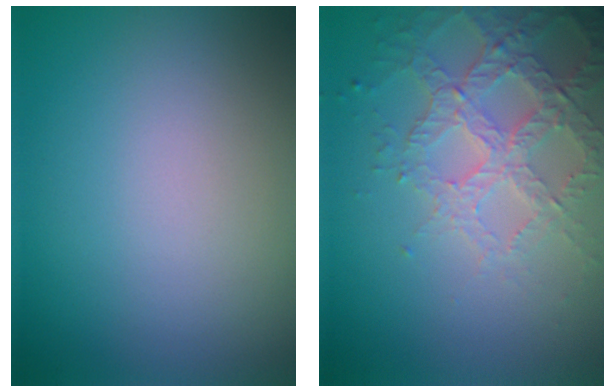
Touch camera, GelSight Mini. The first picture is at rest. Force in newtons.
{"total": 4.1, "press": 4.0, "slide": 0.9}